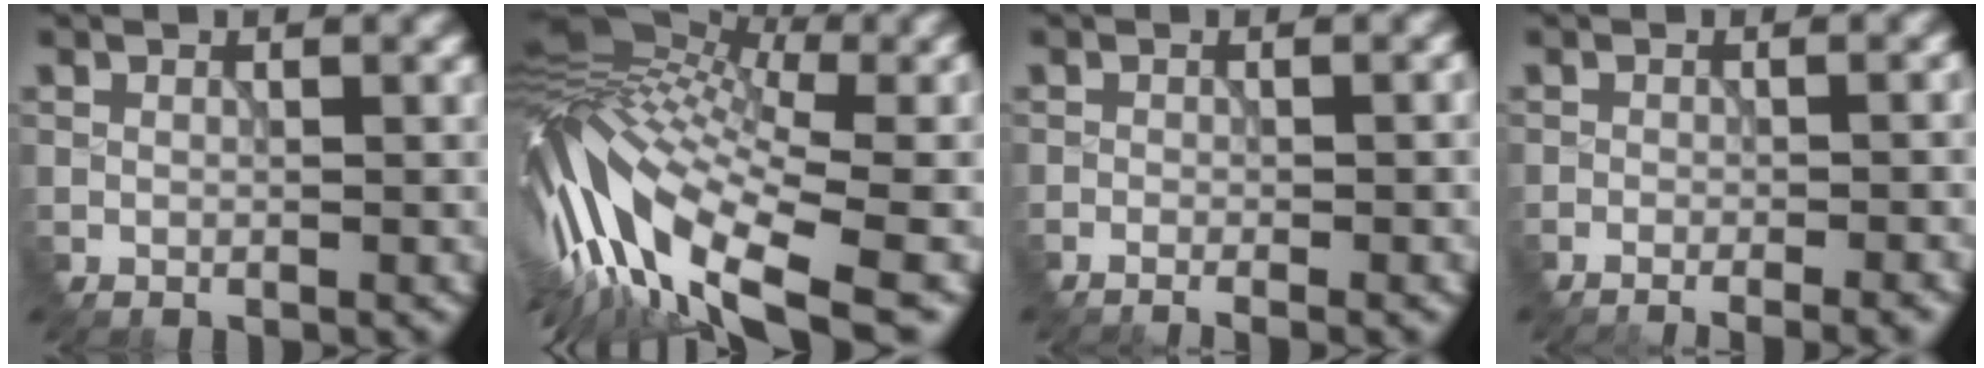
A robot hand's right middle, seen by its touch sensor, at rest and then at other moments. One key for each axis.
{"total": 15.3, "fx": -3.2, "fy": 6.3, "fz": 13.6, "tx": -0.290, "ty": 0.007, "tz": -0.042}
{"total": 3.0, "fx": -0.8, "fy": 1.3, "fz": 2.6, "tx": -0.003, "ty": 0.009, "tz": -0.020}
{"total": 4.6, "fx": -2.1, "fy": 1.7, "fz": 3.7, "tx": -0.010, "ty": 0.008, "tz": -0.022}